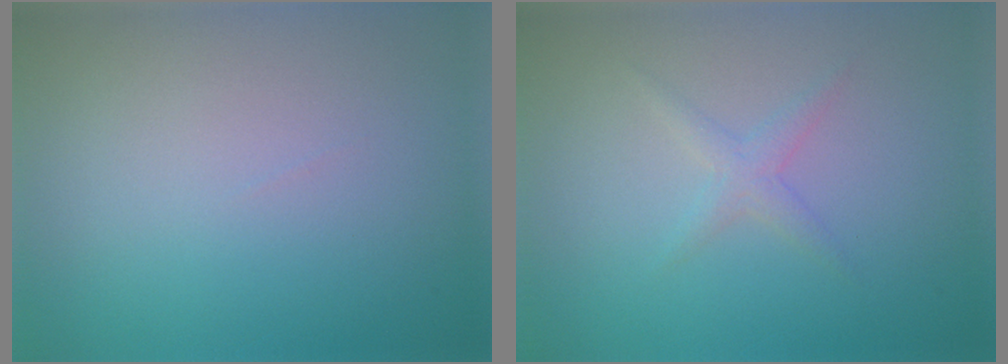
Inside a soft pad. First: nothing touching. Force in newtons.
{"total": 1.3, "press": 1.3, "slide": 0.1}